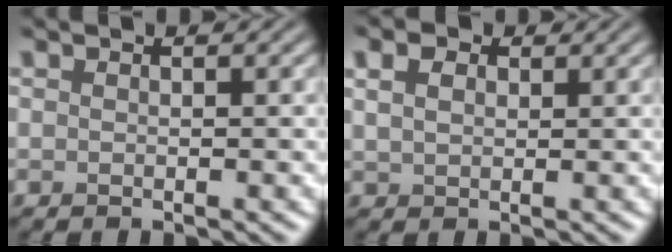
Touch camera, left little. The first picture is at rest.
{"total": 2.4, "force": [1.1, 1.6, 1.4], "torque": [-0.030, 0.003, 0.019]}